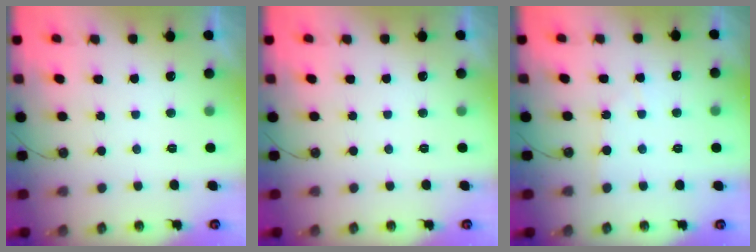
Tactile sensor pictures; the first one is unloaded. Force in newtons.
{"total": 0.0}
{"total": 3.0, "press": 2.9, "slide": 0.4}